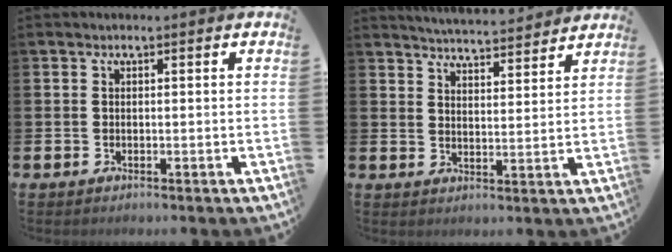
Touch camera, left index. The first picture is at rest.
{"total": 5.2, "force": [5.2, 0.1, 0.3], "torque": [-0.014, -0.036, 0.091]}